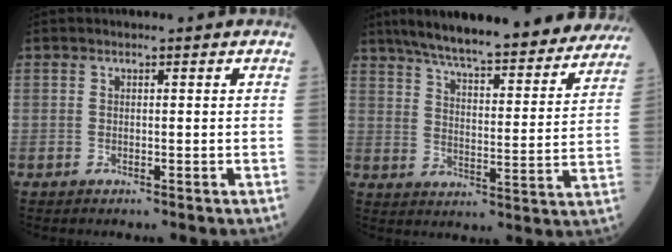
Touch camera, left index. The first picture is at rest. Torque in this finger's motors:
{"motor_torque": [0.60, -1.01, 0.51, 0.21]}